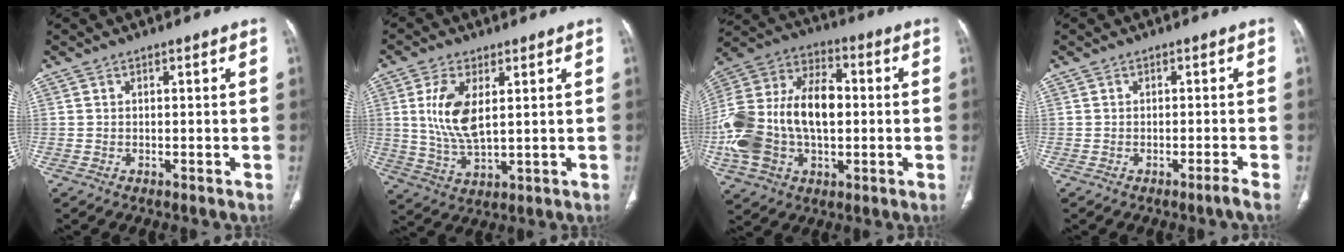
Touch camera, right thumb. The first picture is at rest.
{"total": 9.6, "force": [2.3, 4.4, 8.3], "torque": [-0.173, -0.015, 0.050]}
{"total": 25.1, "force": [-1.4, 15.8, 19.4], "torque": [-0.413, 0.027, -0.020]}
{"total": 1.7, "force": [-1.2, -0.6, 1.0], "torque": [-0.024, 0.007, -0.020]}